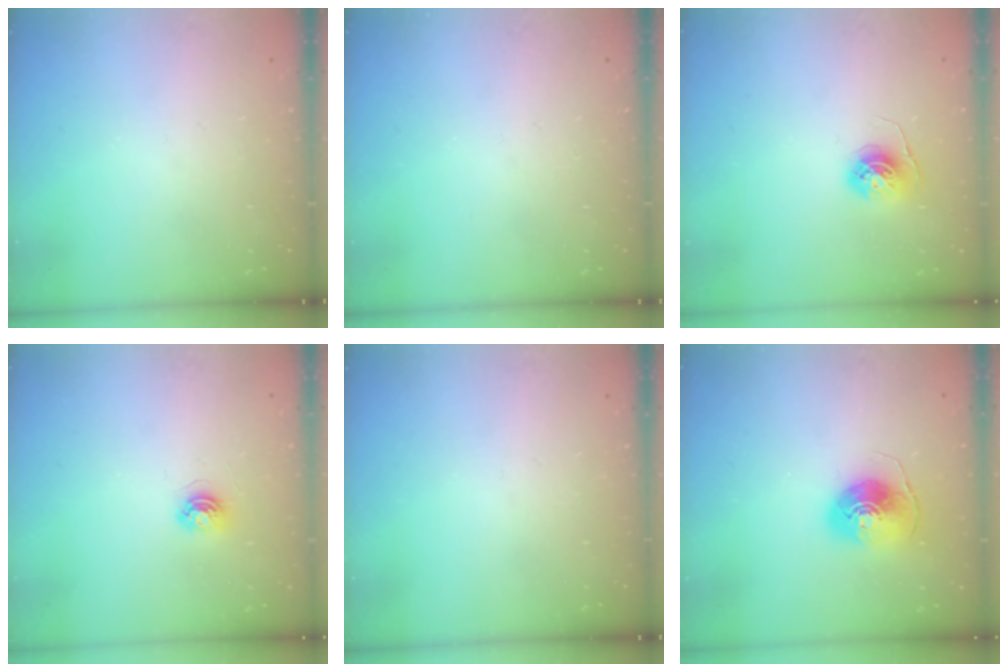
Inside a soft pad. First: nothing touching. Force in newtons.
{"total": 0.0}
{"total": 6.1, "press": 6.0, "slide": 0.6}
{"total": 4.0, "press": 4.0, "slide": 0.5}
{"total": 0.0}
{"total": 8.1, "press": 8.0, "slide": 0.3}